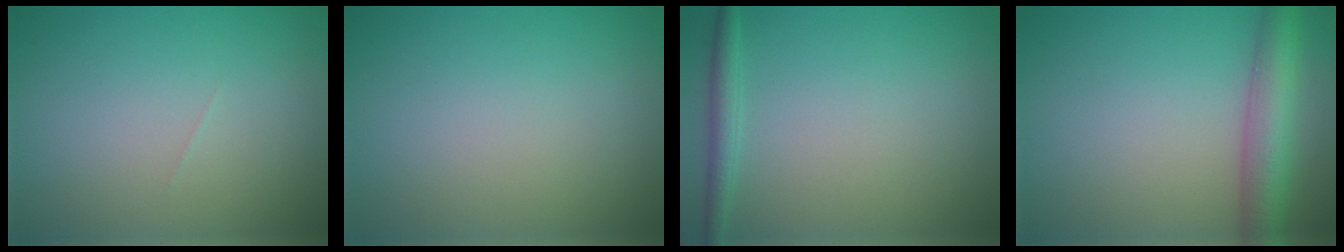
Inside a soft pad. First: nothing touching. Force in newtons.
{"total": 0.0}
{"total": 1.7, "press": 1.7, "slide": 0.1}
{"total": 4.8, "press": 4.8, "slide": 0.2}